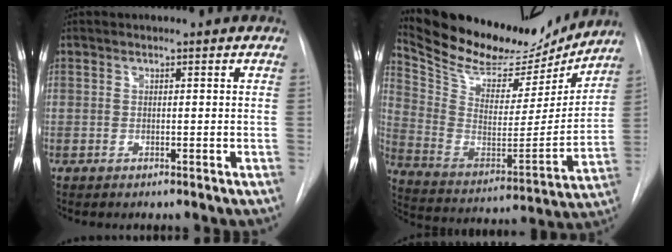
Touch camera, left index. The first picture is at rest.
{"total": 22.7, "force": [20.6, 6.5, 6.9], "torque": [-0.132, -0.024, 0.322]}